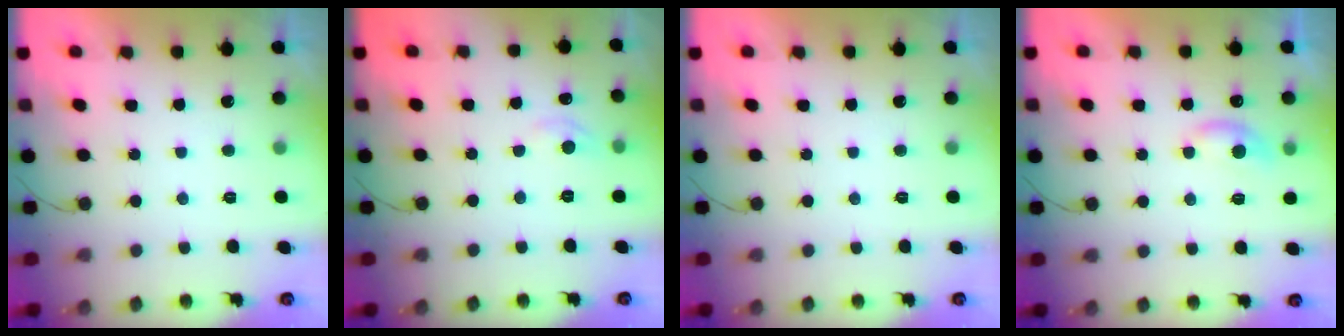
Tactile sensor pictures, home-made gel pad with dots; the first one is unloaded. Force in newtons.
{"total": 3.3, "press": 3.3, "slide": 0.4}
{"total": 0.0}
{"total": 6.3, "press": 6.2, "slide": 0.9}